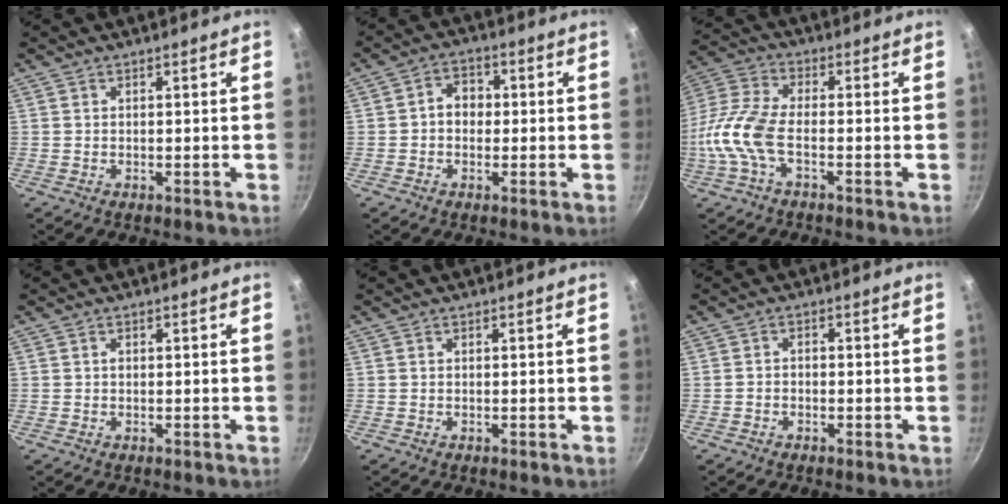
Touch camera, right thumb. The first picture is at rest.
{"total": 4.9, "force": [-0.2, 4.0, 2.8], "torque": [-0.018, 0.013, -0.011]}
{"total": 10.1, "force": [-3.1, 4.4, 8.6], "torque": [-0.191, 0.026, -0.082]}
{"total": 0.6, "force": [0.1, 0.5, 0.4], "torque": [-0.006, 0.004, 0.001]}
{"total": 0.0}
{"total": 1.3, "force": [-0.8, 0.8, 0.6], "torque": [-0.012, 0.009, -0.018]}